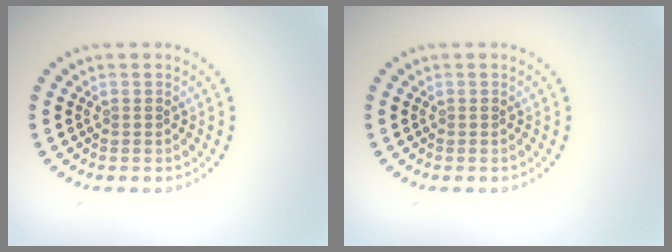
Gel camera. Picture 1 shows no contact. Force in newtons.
{"total": 0.0}